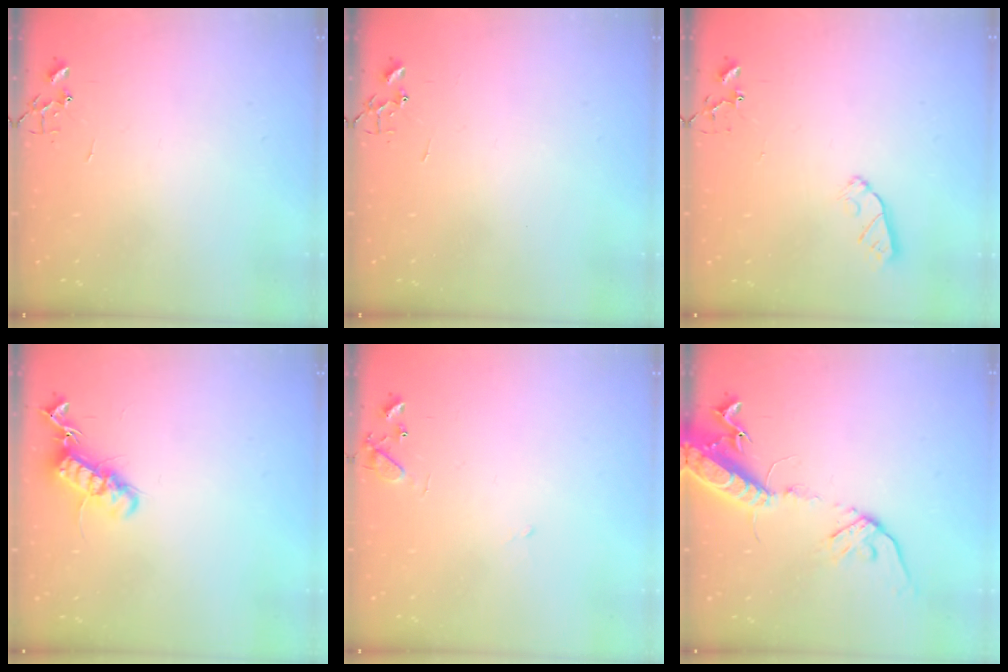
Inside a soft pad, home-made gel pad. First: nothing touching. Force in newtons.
{"total": 0.0}
{"total": 5.5, "press": 5.4, "slide": 0.8}
{"total": 13.8, "press": 13.7, "slide": 1.3}
{"total": 8.6, "press": 8.5, "slide": 1.1}
{"total": 16.2, "press": 15.8, "slide": 3.6}